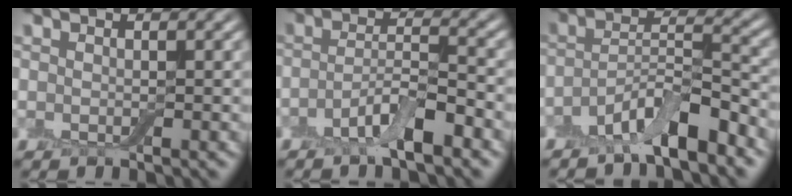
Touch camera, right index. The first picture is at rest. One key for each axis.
{"total": 4.4, "fx": -2.5, "fy": 1.1, "fz": 3.4, "tx": -0.065, "ty": 0.005, "tz": -0.054}
{"total": 5.8, "fx": -3.9, "fy": 1.4, "fz": 4.1, "tx": -0.072, "ty": 0.003, "tz": -0.074}